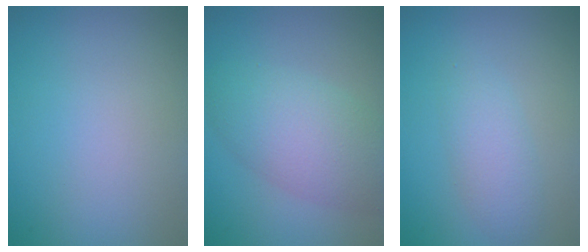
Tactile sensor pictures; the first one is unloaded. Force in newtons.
{"total": 5.7, "press": 5.7, "slide": 0.1}
{"total": 2.5, "press": 2.5, "slide": 0.2}